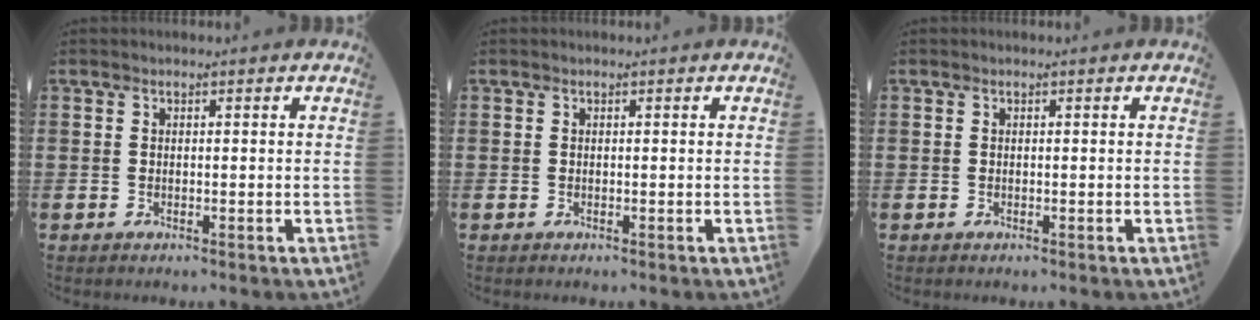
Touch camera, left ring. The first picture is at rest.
{"total": 0.0}
{"total": 0.0}